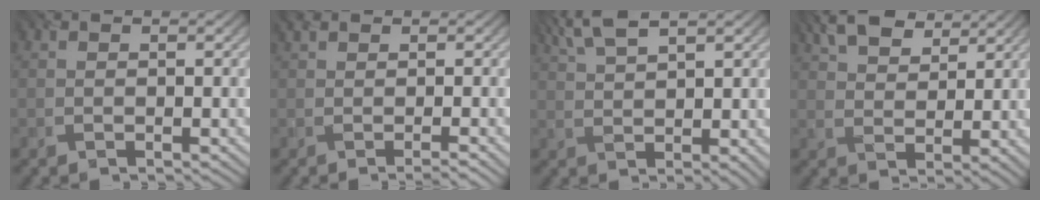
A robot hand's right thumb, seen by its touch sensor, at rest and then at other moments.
{"total": 1.3, "force": [-0.2, 0.3, 1.3], "torque": [-0.013, 0.007, -0.008]}
{"total": 6.1, "force": [3.7, 1.5, 4.7], "torque": [-0.083, 0.023, 0.074]}
{"total": 6.2, "force": [4.5, 2.9, 3.1], "torque": [-0.071, 0.013, 0.090]}